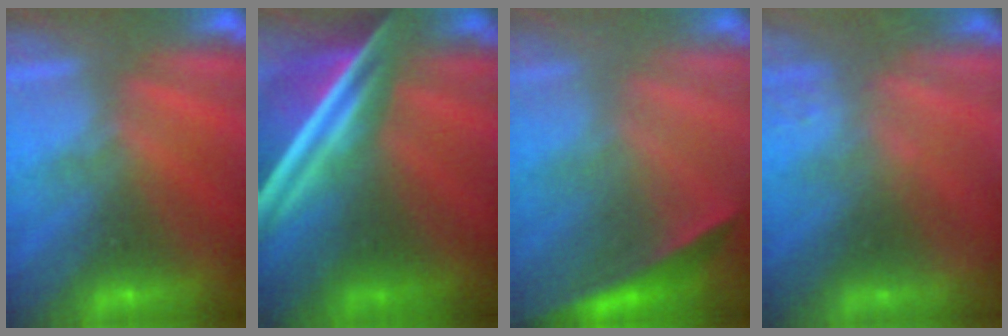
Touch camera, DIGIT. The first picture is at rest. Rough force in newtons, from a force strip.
{"total": 7.7}
{"total": 1.7}
{"total": 2.2}